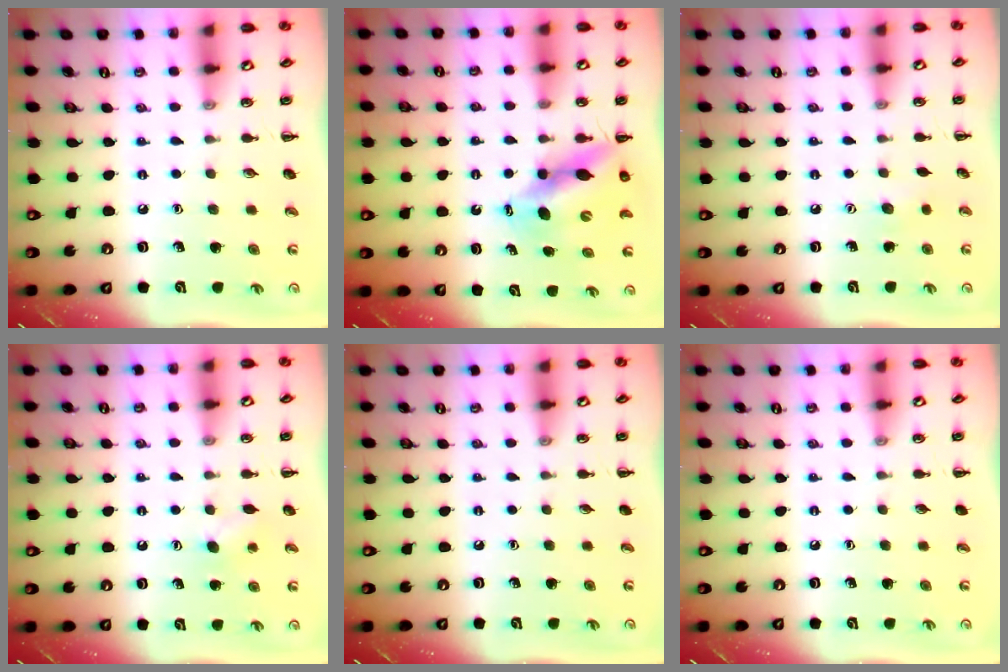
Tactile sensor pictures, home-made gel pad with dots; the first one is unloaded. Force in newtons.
{"total": 11.1, "press": 10.7, "slide": 3.0}
{"total": 3.8, "press": 3.6, "slide": 0.9}
{"total": 4.9, "press": 4.8, "slide": 0.8}
{"total": 0.0}
{"total": 0.0}